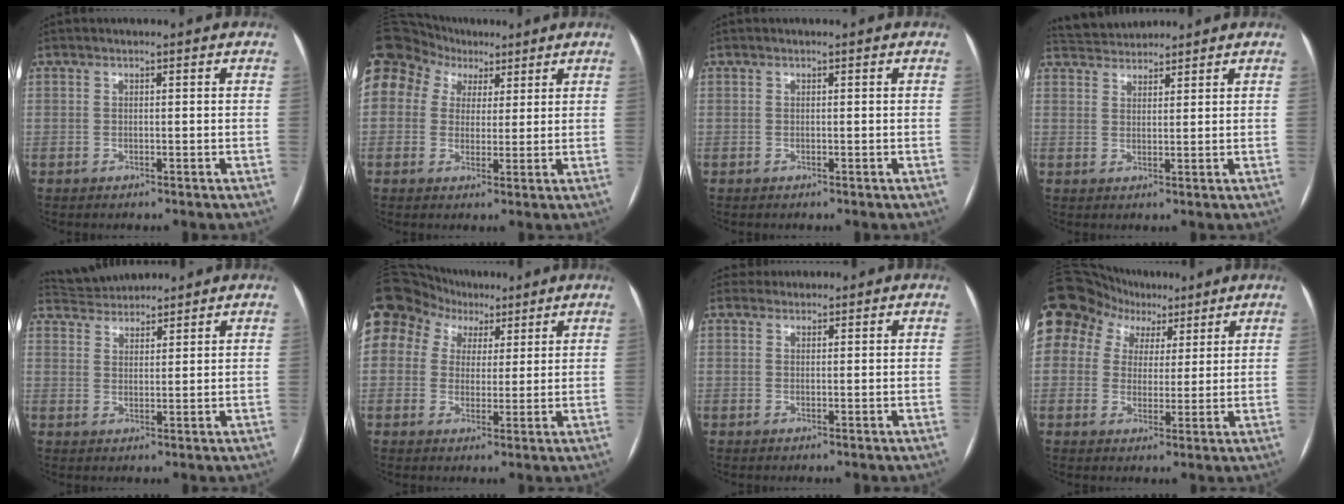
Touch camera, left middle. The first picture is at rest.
{"total": 23.4, "force": [10.8, 18.2, 9.9], "torque": [-0.335, 0.111, 0.209]}
{"total": 0.0}
{"total": 4.9, "force": [4.8, 0.9, 0.4], "torque": [-0.012, 0.031, 0.087]}
{"total": 6.5, "force": [6.3, 1.4, 1.0], "torque": [-0.022, 0.032, 0.108]}
{"total": 23.0, "force": [11.7, 17.6, 9.2], "torque": [-0.309, 0.098, 0.224]}
{"total": 1.6, "force": [1.4, 0.6, -0.4], "torque": [0.007, 0.014, 0.021]}
{"total": 18.5, "force": [10.2, 13.9, 6.8], "torque": [-0.210, 0.077, 0.190]}